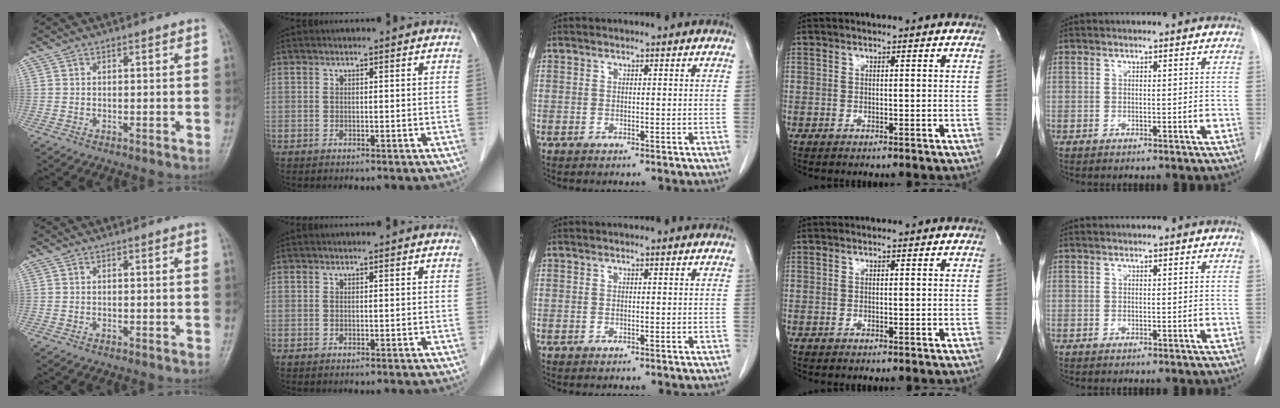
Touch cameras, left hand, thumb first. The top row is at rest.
{}